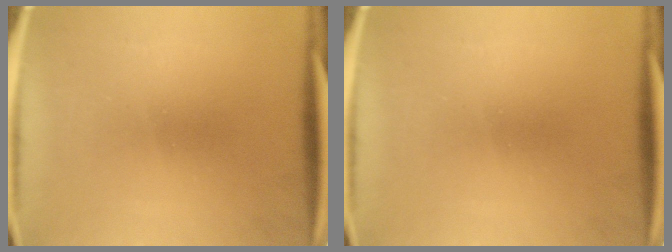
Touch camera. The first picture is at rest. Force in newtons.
{"total": 0.0}